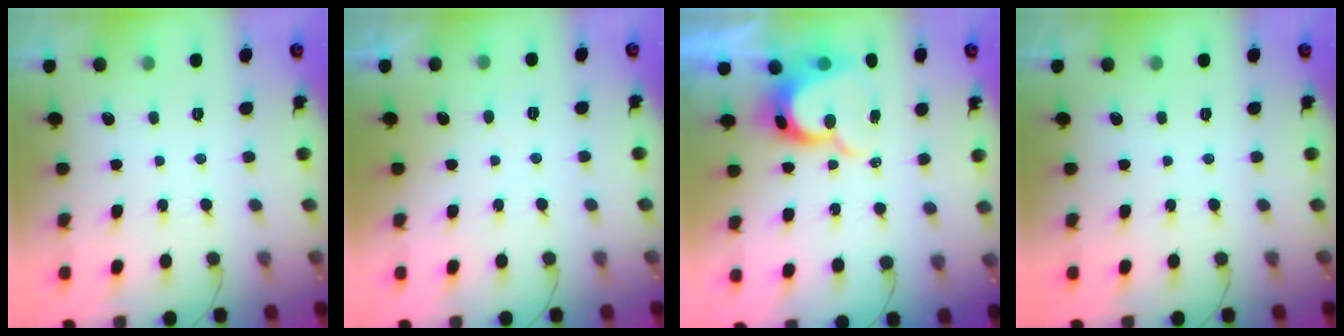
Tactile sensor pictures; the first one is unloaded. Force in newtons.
{"total": 2.3, "press": 2.3, "slide": 0.2}
{"total": 13.0, "press": 13.0, "slide": 1.1}
{"total": 0.0}